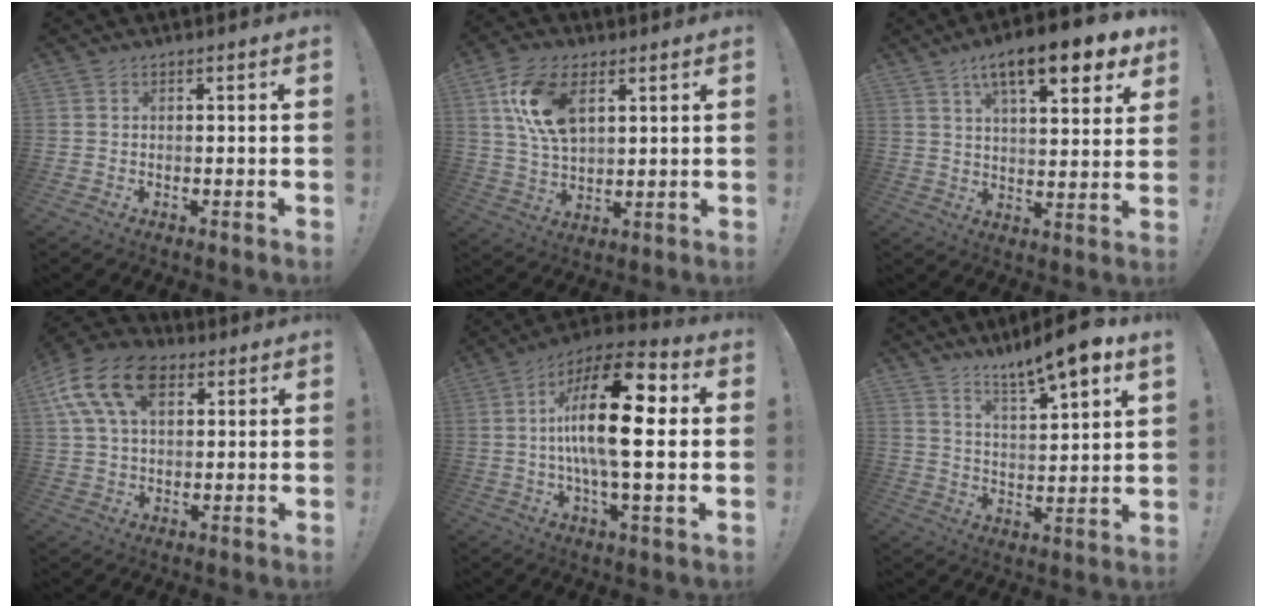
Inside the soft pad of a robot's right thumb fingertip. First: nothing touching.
{"total": 13.4, "force": [5.3, 7.6, 9.7], "torque": [-0.198, -0.003, 0.100]}
{"total": 14.5, "force": [8.5, 4.0, 11.0], "torque": [-0.173, -0.041, 0.133]}
{"total": 16.7, "force": [6.7, 10.5, 11.1], "torque": [-0.216, -0.014, 0.123]}
{"total": 21.5, "force": [2.0, 6.3, 20.5], "torque": [-0.366, -0.002, 0.023]}
{"total": 10.6, "force": [8.7, 0.5, 6.0], "torque": [-0.106, -0.061, 0.143]}